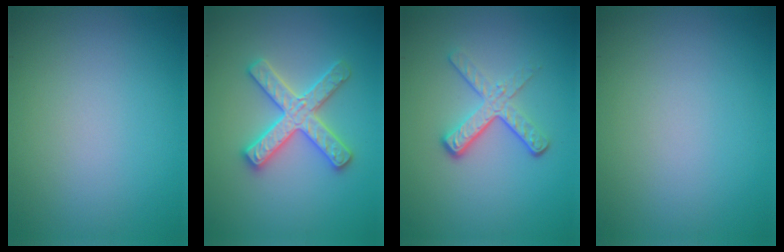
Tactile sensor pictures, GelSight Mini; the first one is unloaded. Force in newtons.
{"total": 3.7, "press": 3.6, "slide": 0.6}
{"total": 3.7, "press": 2.3, "slide": 3.0}
{"total": 0.0}